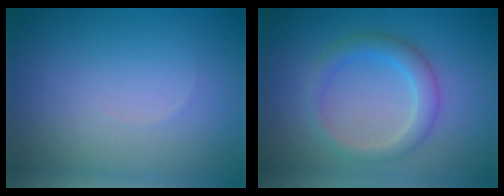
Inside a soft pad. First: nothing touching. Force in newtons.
{"total": 2.8, "press": 2.8, "slide": 0.2}